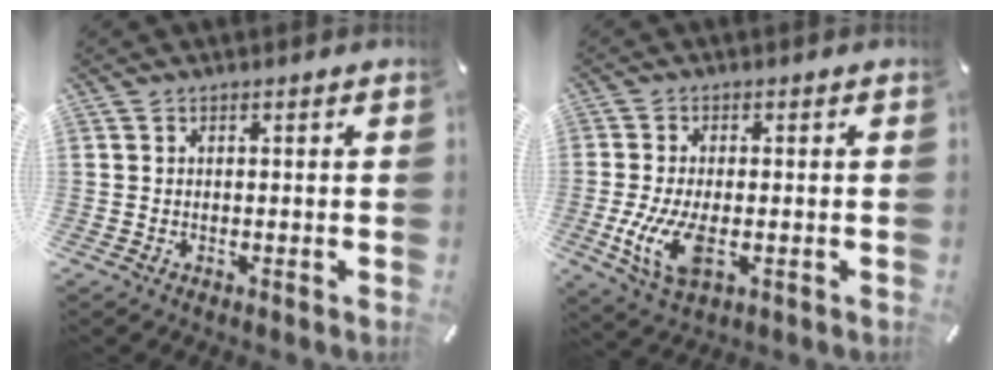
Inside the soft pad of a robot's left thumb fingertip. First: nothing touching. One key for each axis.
{"total": 9.8, "fx": -1.9, "fy": 4.6, "fz": 8.5, "tx": -0.194, "ty": -0.018, "tz": -0.033}